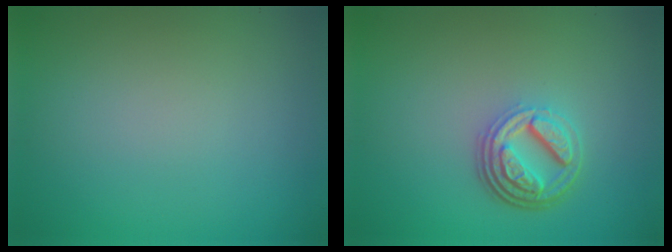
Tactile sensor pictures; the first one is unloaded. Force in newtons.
{"total": 4.6, "press": 3.4, "slide": 3.0}